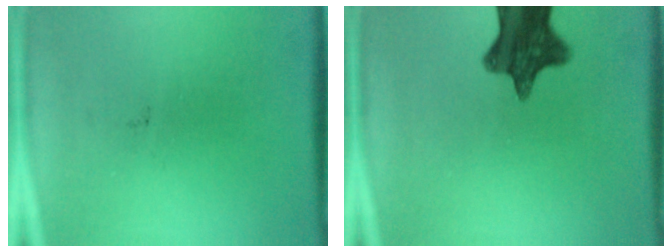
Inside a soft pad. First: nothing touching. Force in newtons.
{"total": 11.2}